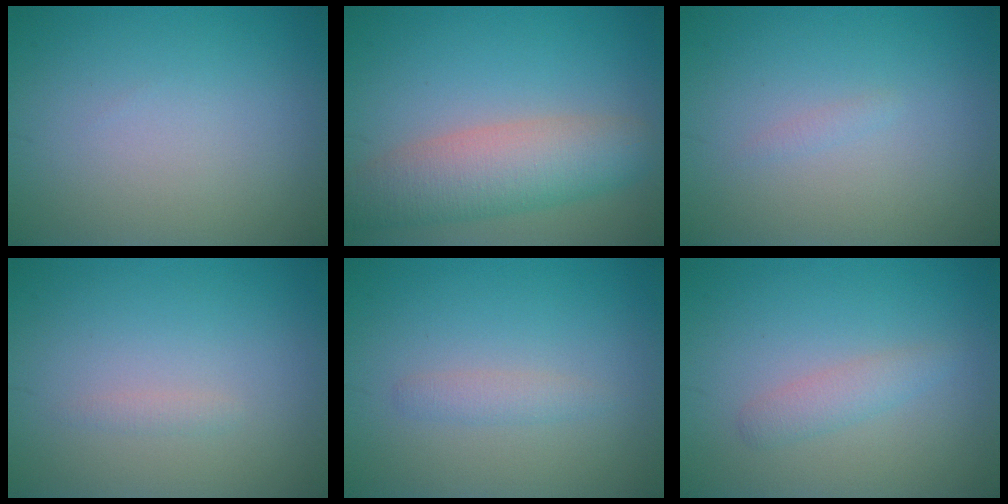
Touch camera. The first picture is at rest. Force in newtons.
{"total": 6.5, "press": 6.5, "slide": 0.2}
{"total": 0.5, "press": 0.5, "slide": 0.1}
{"total": 0.7, "press": 0.7, "slide": 0.0}
{"total": 1.3, "press": 1.3, "slide": 0.1}
{"total": 1.1, "press": 1.1, "slide": 0.1}